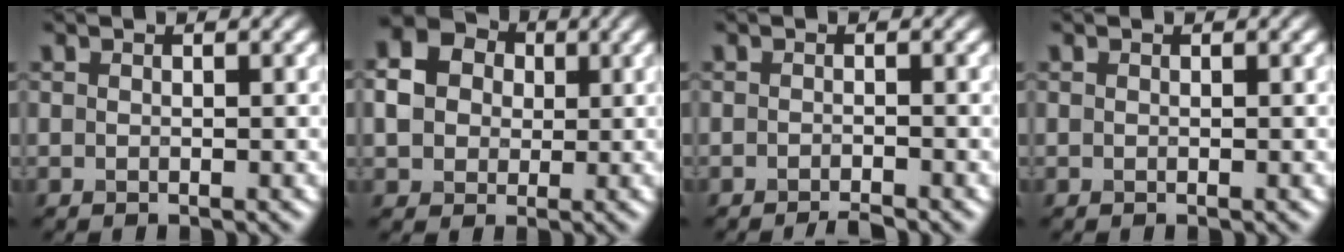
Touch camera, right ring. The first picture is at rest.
{"total": 7.5, "force": [1.7, 6.4, 3.4], "torque": [-0.077, 0.027, 0.018]}
{"total": 1.3, "force": [-1.2, 0.1, 0.7], "torque": [-0.007, -0.001, -0.022]}
{"total": 0.0}